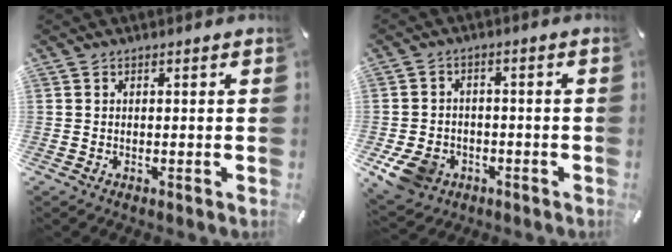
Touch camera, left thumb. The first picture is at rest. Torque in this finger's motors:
{"motor_torque": [0.02, 1.77, 0.43, 0.31, 0.24]}